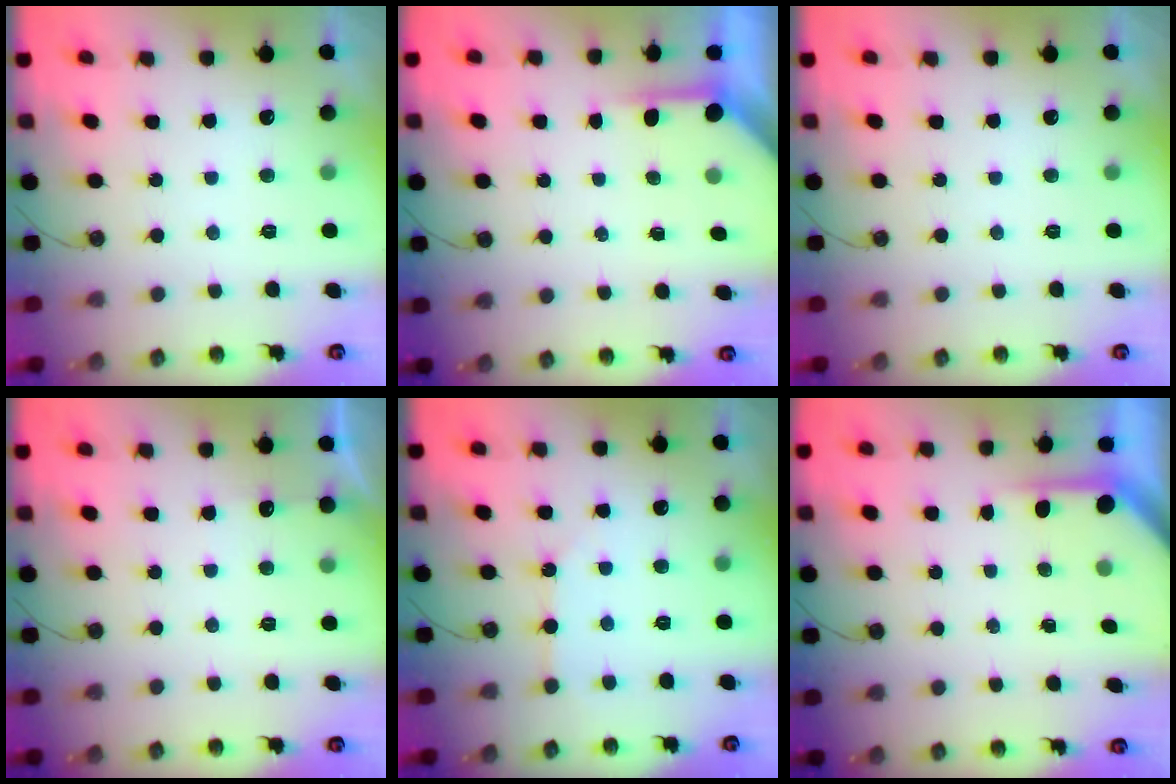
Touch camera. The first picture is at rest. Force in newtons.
{"total": 4.0, "press": 4.0, "slide": 0.3}
{"total": 0.0}
{"total": 2.7, "press": 2.7, "slide": 0.3}
{"total": 2.4, "press": 2.4, "slide": 0.4}
{"total": 3.9, "press": 3.9, "slide": 0.3}